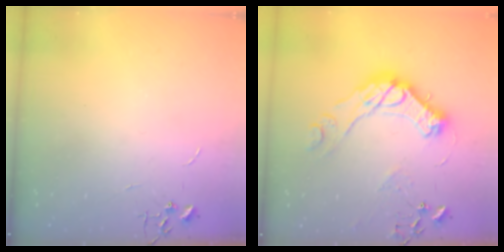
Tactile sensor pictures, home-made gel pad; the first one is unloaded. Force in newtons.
{"total": 18.7, "press": 18.6, "slide": 1.4}